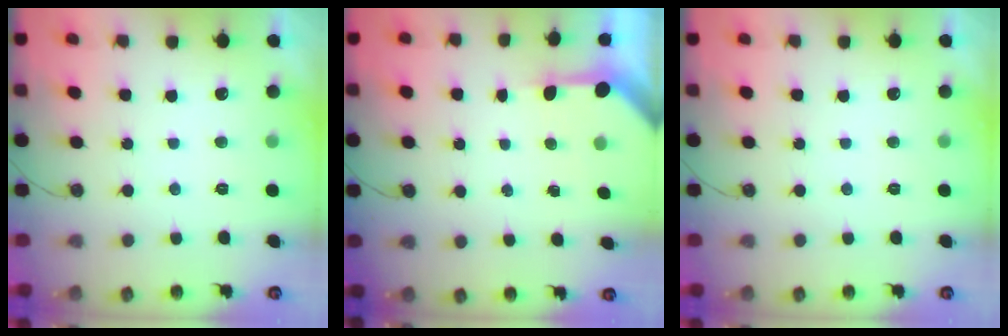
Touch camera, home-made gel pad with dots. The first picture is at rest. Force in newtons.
{"total": 3.3, "press": 3.2, "slide": 0.3}
{"total": 0.0}